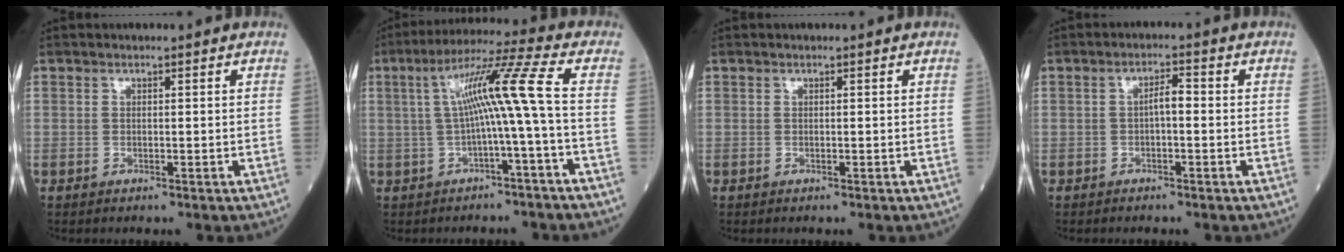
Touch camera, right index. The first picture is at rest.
{"total": 9.4, "force": [-0.4, -1.8, 9.3], "torque": [-0.163, 0.029, -0.002]}
{"total": 0.0}
{"total": 2.4, "force": [-0.2, 0.6, 2.3], "torque": [-0.036, 0.006, -0.006]}